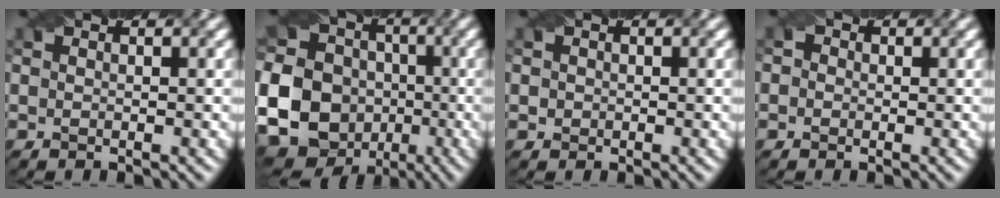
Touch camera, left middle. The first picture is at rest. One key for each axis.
{"total": 23.6, "fx": -6.7, "fy": 21.8, "fz": 6.0, "tx": -0.176, "ty": -0.042, "tz": -0.114}
{"total": 0.9, "fx": -0.6, "fy": -0.2, "fz": -0.7, "tx": -0.003, "ty": -0.002, "tz": 0.019}
{"total": 1.1, "fx": -0.8, "fy": 0.0, "fz": -0.8, "tx": -0.002, "ty": -0.001, "tz": 0.004}